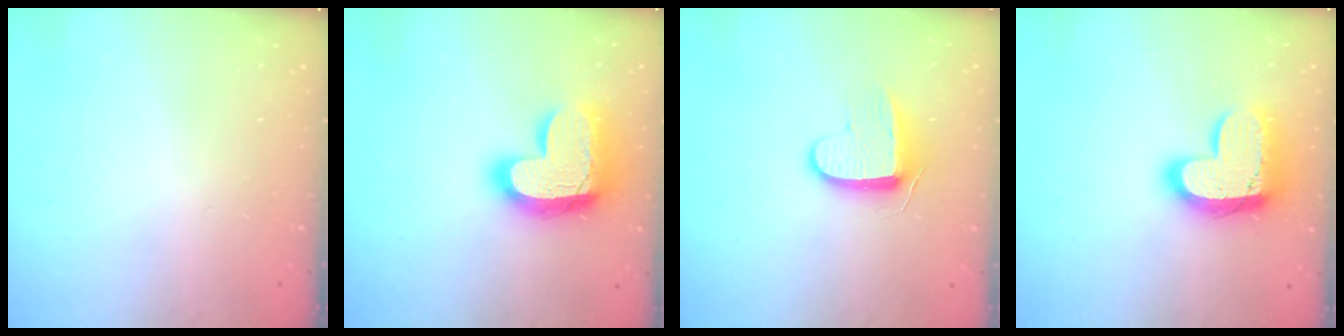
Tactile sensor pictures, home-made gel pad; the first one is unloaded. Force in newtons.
{"total": 19.3, "press": 19.2, "slide": 1.6}
{"total": 8.7, "press": 8.7, "slide": 0.6}
{"total": 19.0, "press": 19.0, "slide": 1.5}